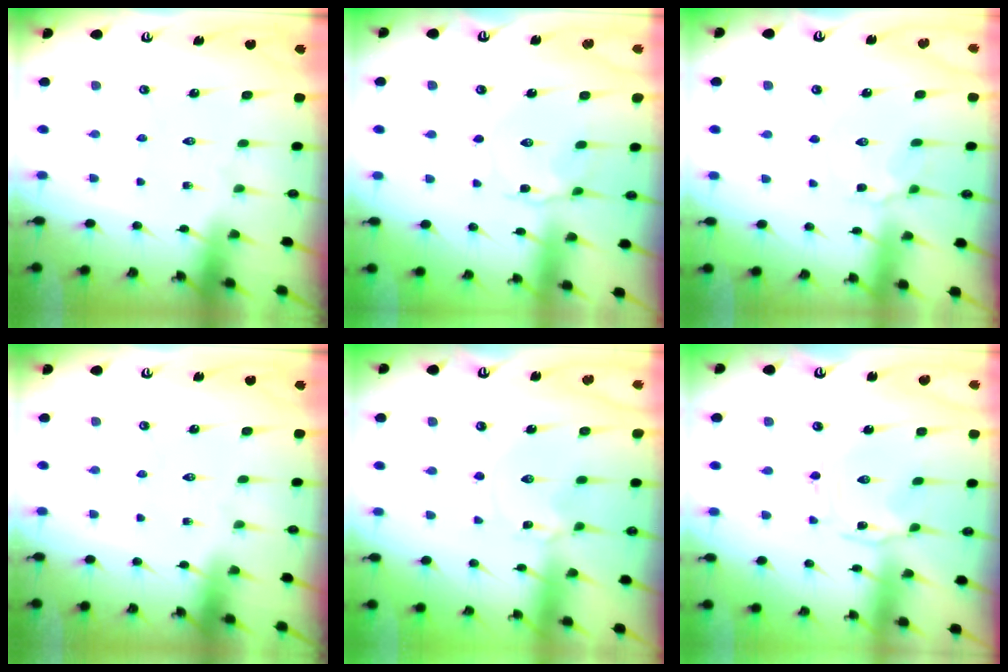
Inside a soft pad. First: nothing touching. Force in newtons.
{"total": 2.7, "press": 2.7, "slide": 0.2}
{"total": 5.4, "press": 5.4, "slide": 0.8}
{"total": 0.0}
{"total": 1.7, "press": 1.7, "slide": 0.2}
{"total": 1.0, "press": 1.0, "slide": 0.2}